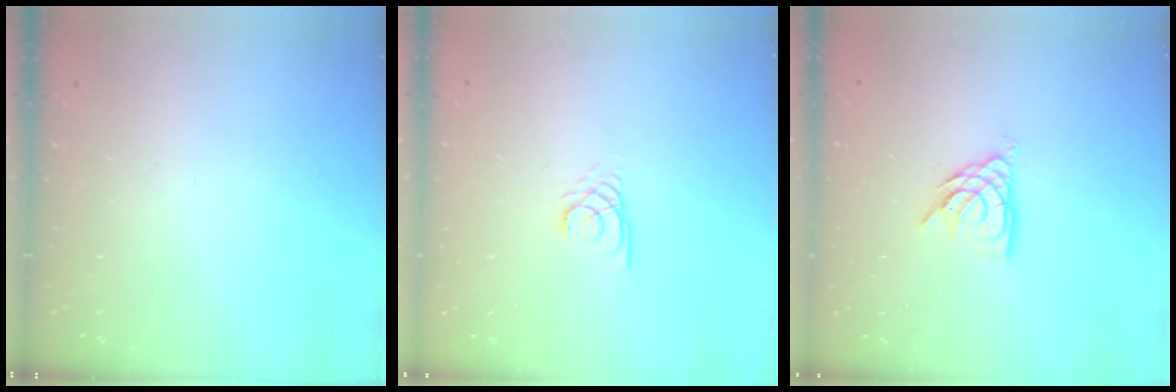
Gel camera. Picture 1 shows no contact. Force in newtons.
{"total": 2.4, "press": 2.4, "slide": 0.3}
{"total": 7.9, "press": 7.8, "slide": 0.6}